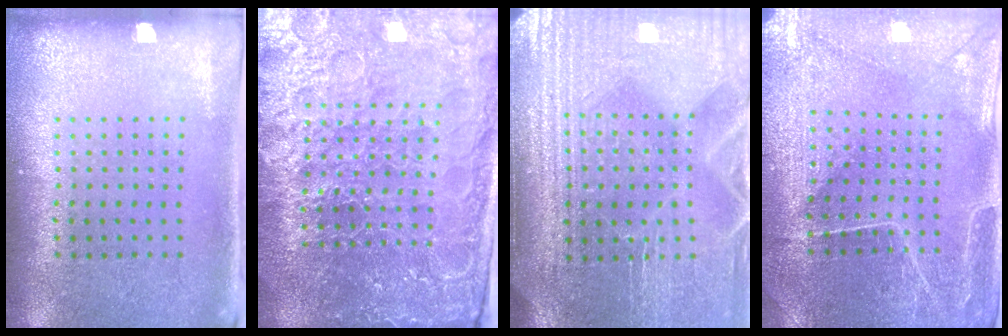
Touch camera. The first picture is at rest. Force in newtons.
{"total": 5.6, "press": 5.1, "slide": 2.3}
{"total": 4.3, "press": 4.0, "slide": 1.6}
{"total": 1.1, "press": 1.0, "slide": 0.4}